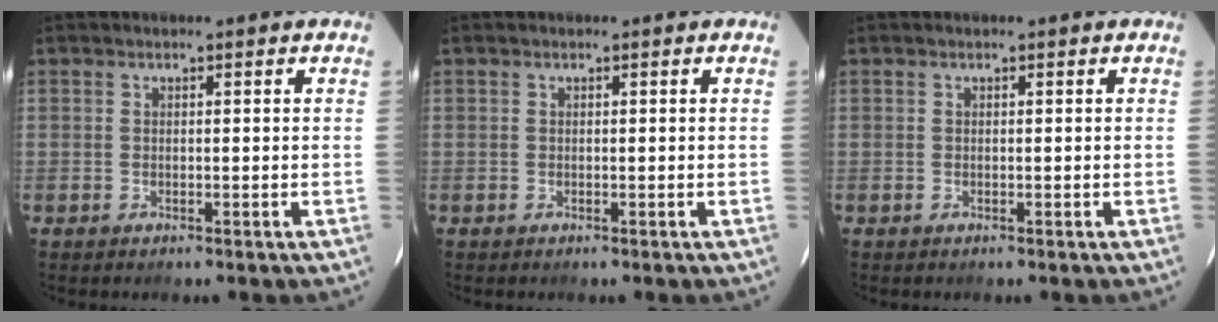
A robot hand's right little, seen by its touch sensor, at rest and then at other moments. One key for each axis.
{"total": 0.0}
{"total": 0.0}